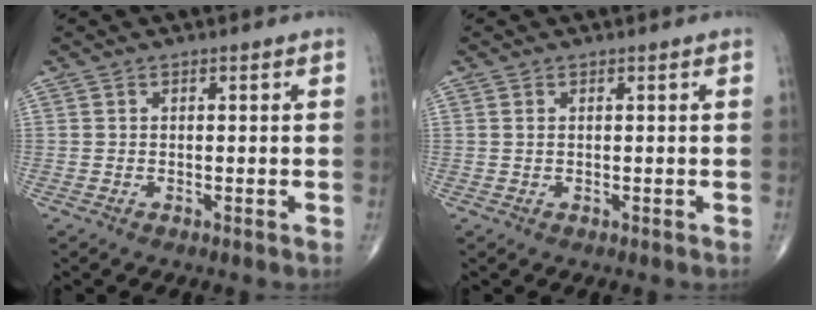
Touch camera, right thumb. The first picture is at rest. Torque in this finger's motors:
{"motor_torque": [-0.05, -0.17, 0.11, 0.28, -0.03]}